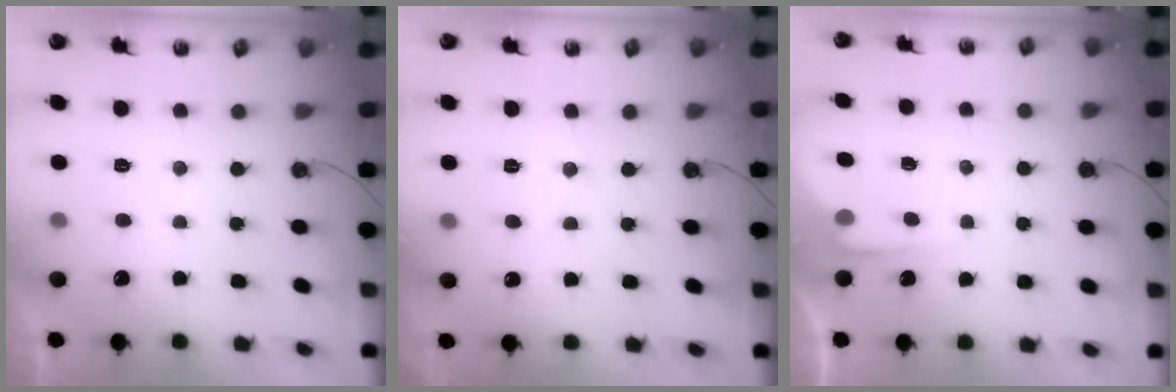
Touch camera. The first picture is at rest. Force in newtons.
{"total": 5.0, "press": 4.9, "slide": 0.7}
{"total": 3.4, "press": 3.4, "slide": 0.6}